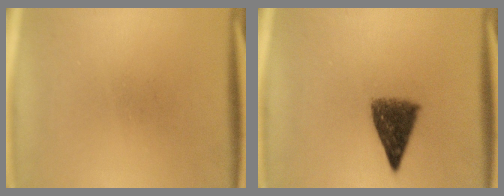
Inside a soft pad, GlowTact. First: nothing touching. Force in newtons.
{"total": 7.3}